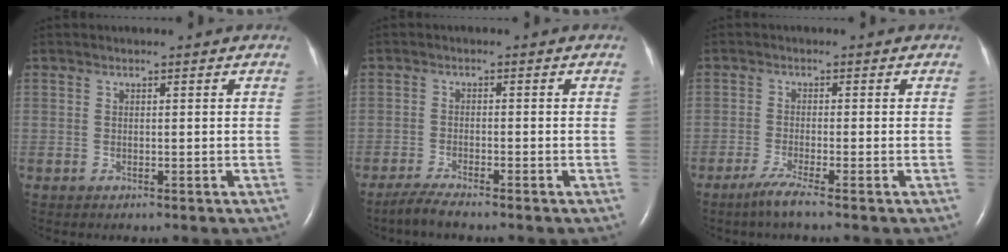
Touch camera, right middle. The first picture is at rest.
{"total": 3.1, "force": [-2.7, -0.1, 1.5], "torque": [-0.037, -0.011, -0.055]}
{"total": 3.1, "force": [-2.2, -0.6, 2.1], "torque": [-0.055, -0.013, -0.049]}